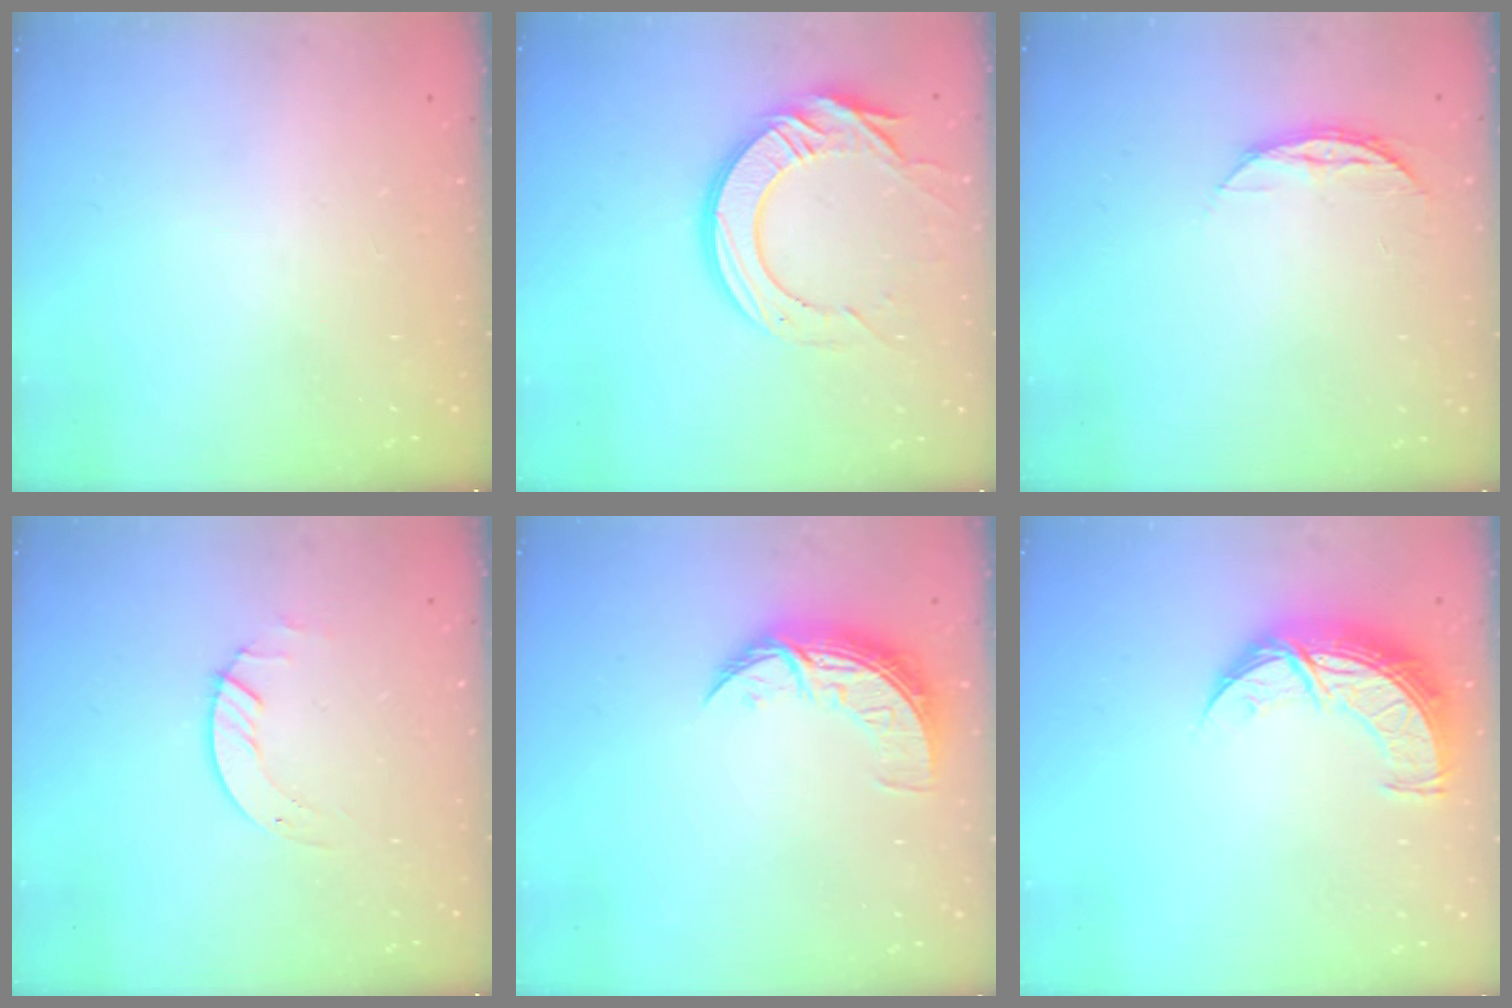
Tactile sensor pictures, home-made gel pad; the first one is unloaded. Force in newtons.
{"total": 16.4, "press": 16.4, "slide": 1.2}
{"total": 7.3, "press": 7.3, "slide": 0.6}
{"total": 2.0, "press": 2.0, "slide": 0.2}
{"total": 9.0, "press": 9.0, "slide": 0.5}
{"total": 10.7, "press": 10.6, "slide": 0.8}